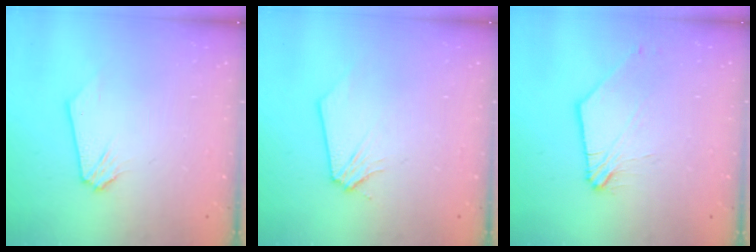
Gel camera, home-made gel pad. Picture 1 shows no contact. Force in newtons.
{"total": 0.0}
{"total": 2.4, "press": 2.4, "slide": 0.5}